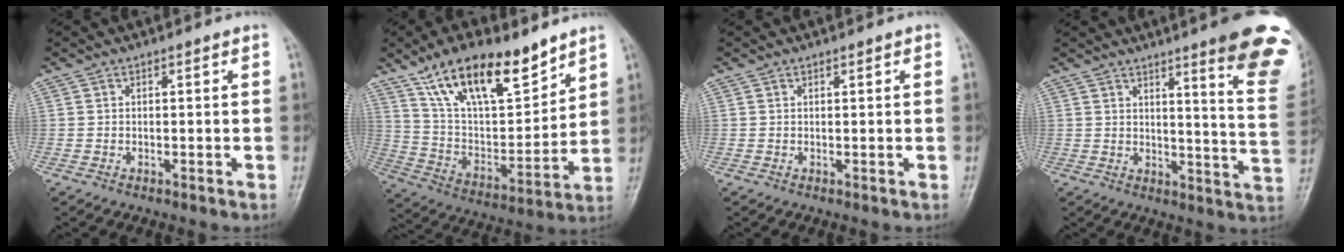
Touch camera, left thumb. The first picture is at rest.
{"total": 20.1, "force": [13.4, 8.0, 12.7], "torque": [-0.178, -0.057, 0.248]}
{"total": 0.6, "force": [0.4, 0.2, 0.3], "torque": [-0.003, -0.002, 0.005]}
{"total": 17.3, "force": [11.0, 1.9, 13.2], "torque": [-0.133, -0.068, 0.129]}